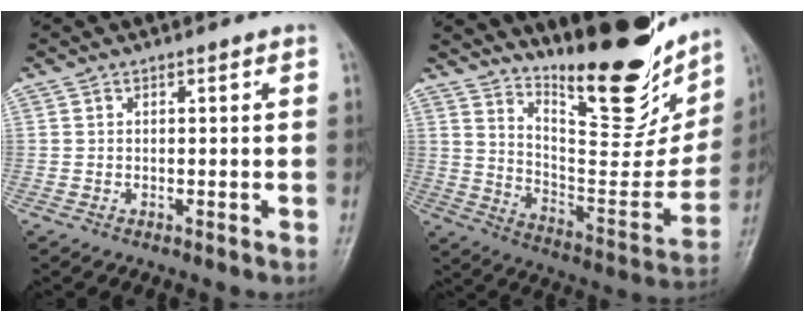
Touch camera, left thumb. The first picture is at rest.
{"total": 24.0, "force": [17.6, 7.4, 14.5], "torque": [-0.171, -0.113, 0.277]}